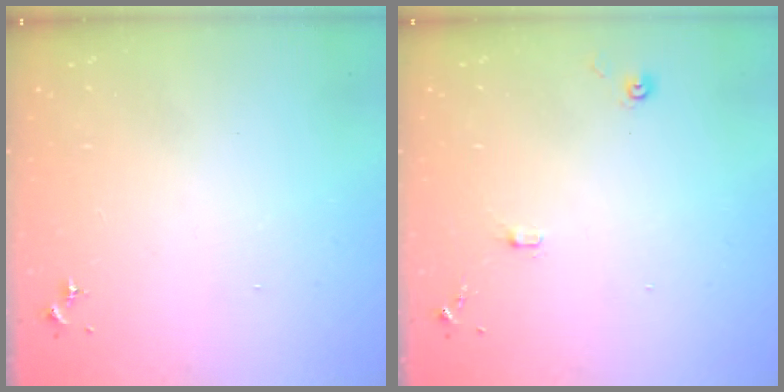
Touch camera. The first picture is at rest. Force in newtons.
{"total": 8.0, "press": 8.0, "slide": 0.7}